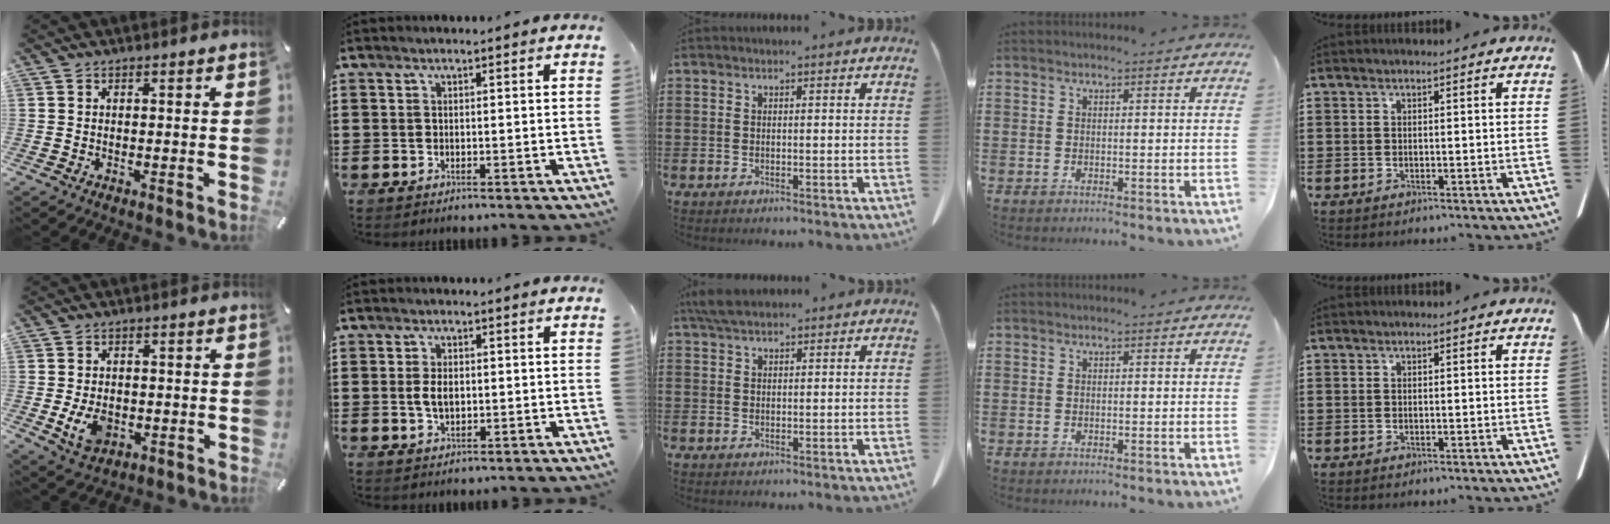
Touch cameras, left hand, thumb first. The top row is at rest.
{"thumb": {"total": 6.6, "force": [-1.1, 4.8, 4.4], "torque": [-0.085, -0.006, -0.021]}, "index": {"total": 3.1, "force": [0.0, 1.8, 2.5], "torque": [-0.060, 0.003, -0.003]}, "middle": {"total": 3.4, "force": [2.6, 1.0, 2.0], "torque": [-0.047, 0.004, 0.050]}}